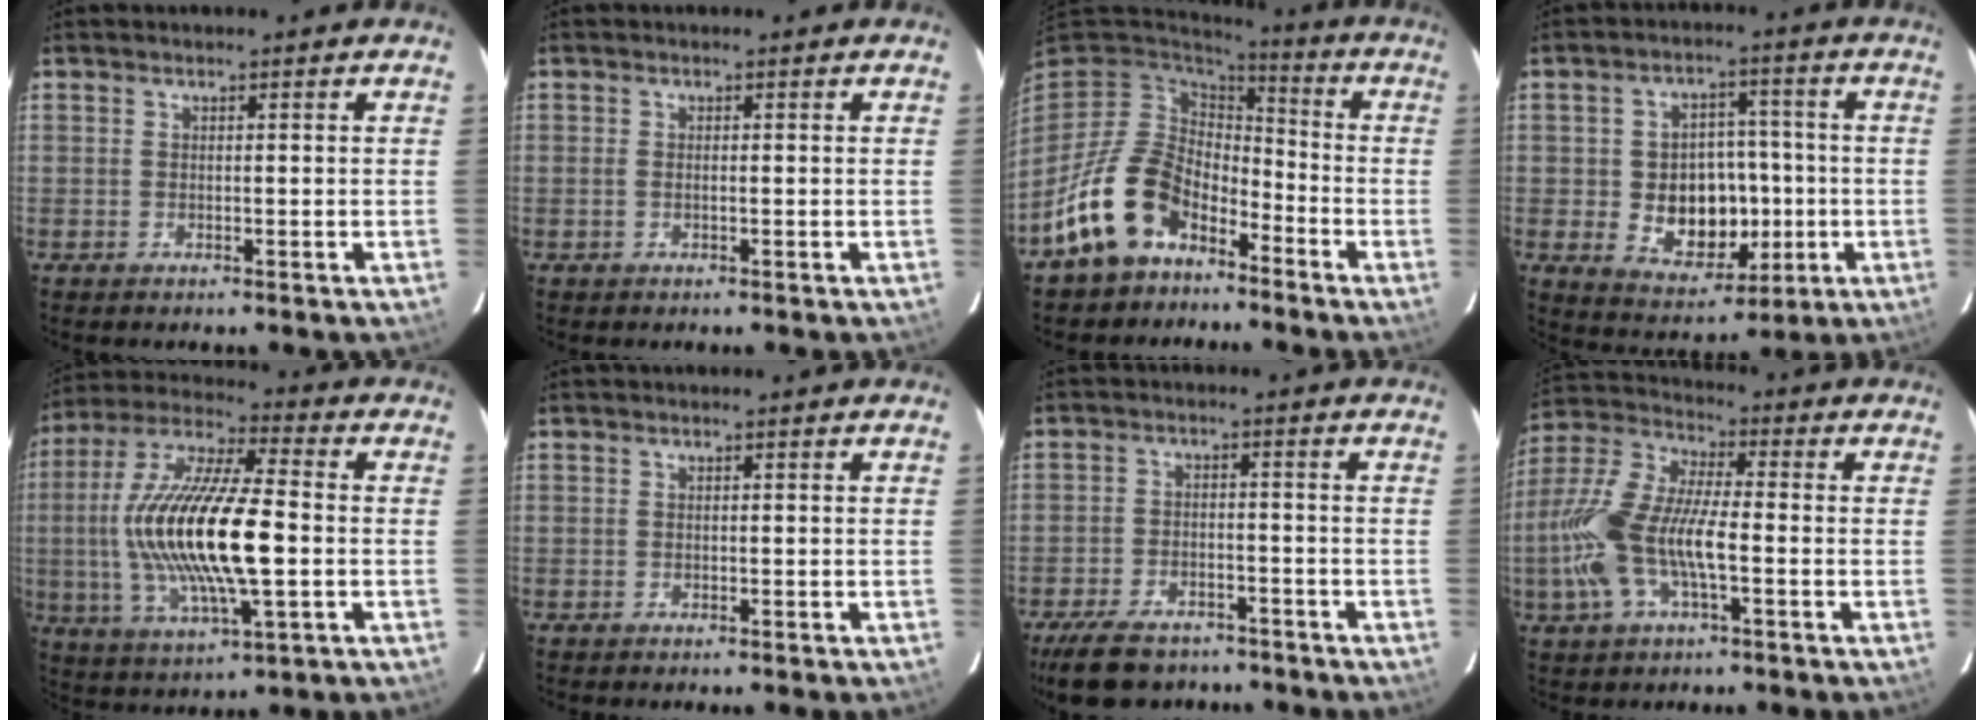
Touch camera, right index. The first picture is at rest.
{"total": 0.6, "force": [-0.1, 0.1, 0.6], "torque": [-0.013, 0.002, -0.004]}
{"total": 14.8, "force": [-8.8, 9.4, 7.4], "torque": [-0.168, 0.009, -0.151]}
{"total": 11.8, "force": [-1.9, 9.1, 7.3], "torque": [-0.148, 0.010, -0.005]}
{"total": 21.3, "force": [-1.3, 5.9, 20.4], "torque": [-0.399, -0.004, -0.026]}
{"total": 0.0}
{"total": 12.3, "force": [-9.6, 5.5, 5.3], "torque": [-0.130, -0.007, -0.151]}
{"total": 14.7, "force": [-3.3, 5.1, 13.4], "torque": [-0.287, 0.002, -0.067]}